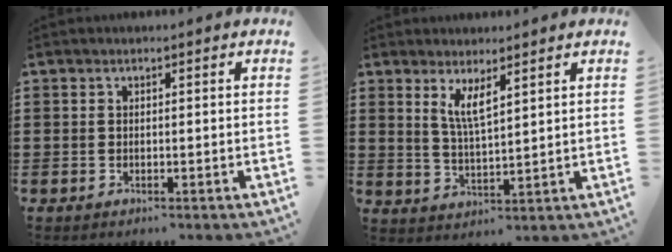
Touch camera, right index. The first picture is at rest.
{"total": 4.0, "force": [2.4, 0.8, 3.1], "torque": [-0.068, 0.003, 0.042]}